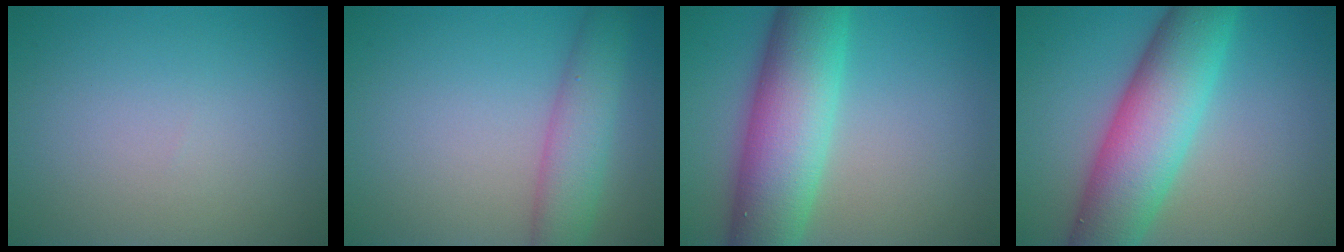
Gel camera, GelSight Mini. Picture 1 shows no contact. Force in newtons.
{"total": 4.5, "press": 4.5, "slide": 0.1}
{"total": 10.4, "press": 10.4, "slide": 0.2}
{"total": 9.7, "press": 9.7, "slide": 0.2}